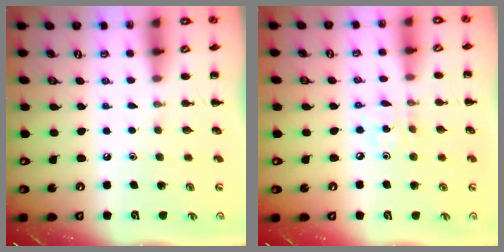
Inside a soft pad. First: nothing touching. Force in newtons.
{"total": 3.6, "press": 3.4, "slide": 1.0}